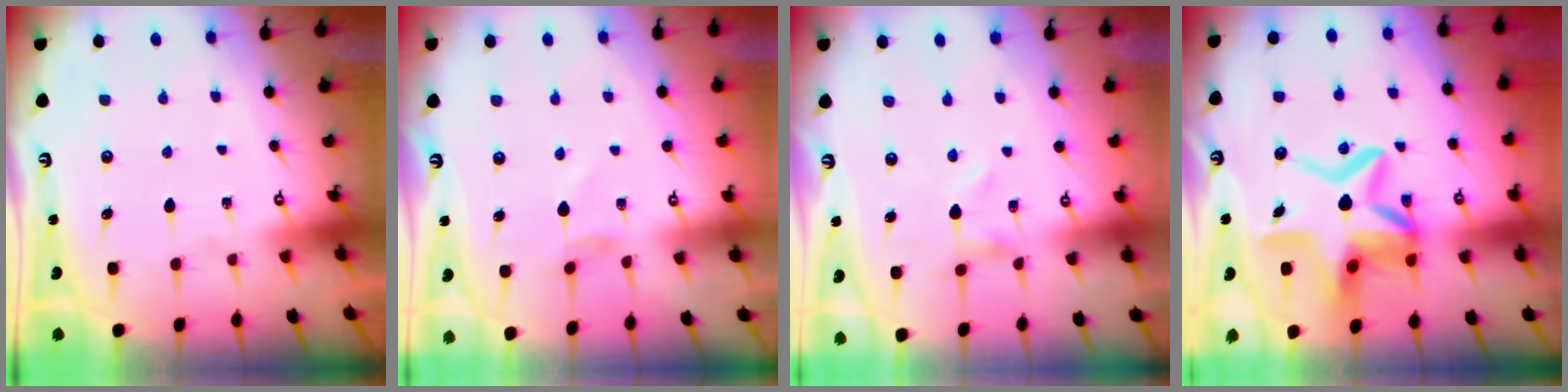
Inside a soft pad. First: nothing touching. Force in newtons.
{"total": 1.7, "press": 1.7, "slide": 0.2}
{"total": 0.0}
{"total": 13.4, "press": 12.9, "slide": 3.5}